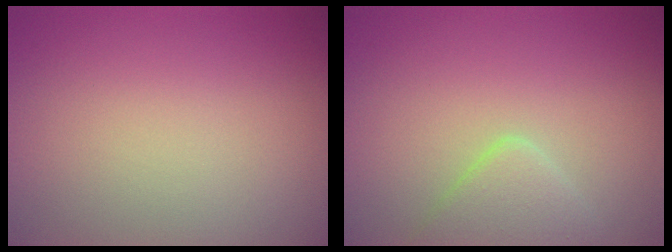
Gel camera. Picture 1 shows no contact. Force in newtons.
{"total": 2.6, "press": 2.6, "slide": 0.2}